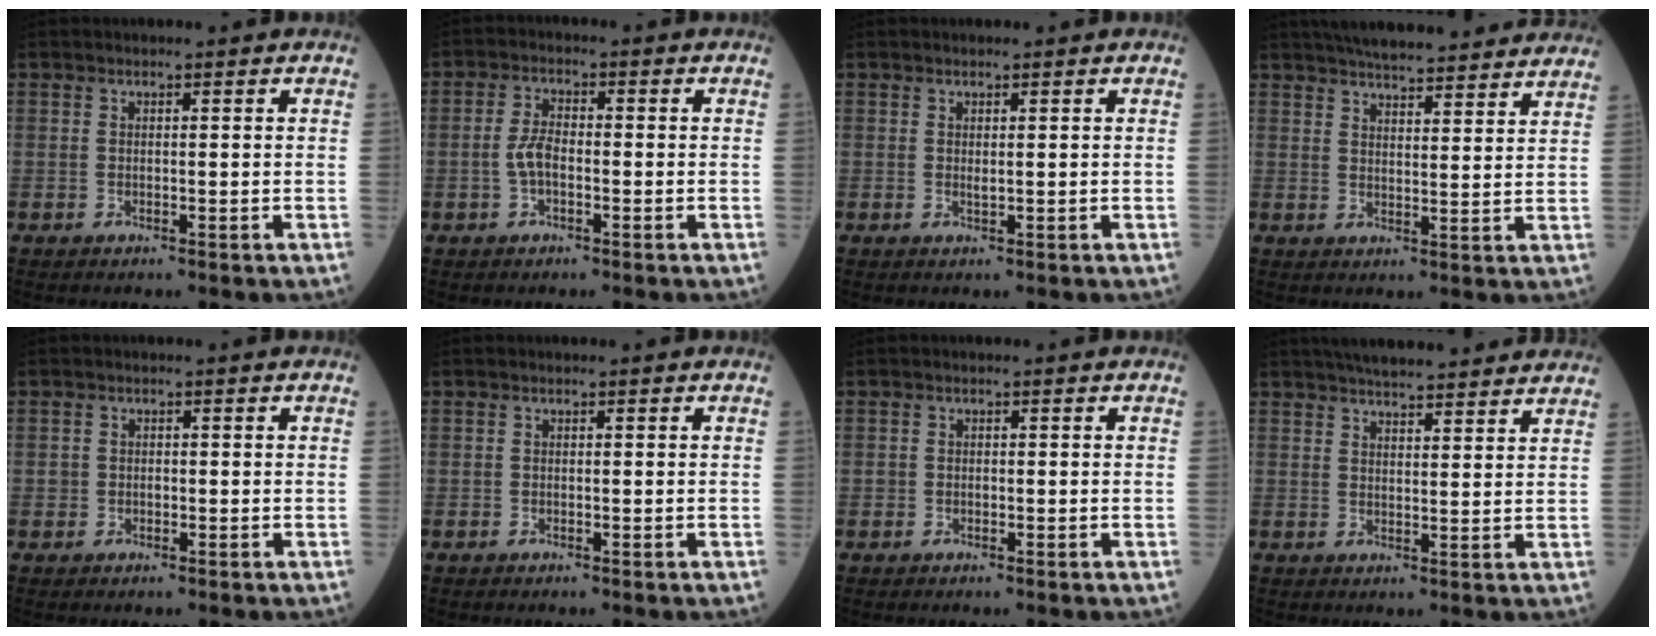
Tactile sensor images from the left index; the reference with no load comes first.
{"total": 3.8, "force": [-1.0, 1.7, 3.3], "torque": [-0.074, 0.009, -0.023]}
{"total": 0.7, "force": [0.3, 0.1, 0.6], "torque": [-0.014, 0.000, 0.005]}
{"total": 20.4, "force": [18.4, 3.0, 8.4], "torque": [-0.120, 0.028, 0.240]}
{"total": 1.3, "force": [-0.4, 1.1, 0.4], "torque": [-0.007, 0.004, -0.004]}
{"total": 0.0}
{"total": 0.9, "force": [-0.3, 0.8, 0.3], "torque": [-0.006, 0.003, -0.005]}
{"total": 13.9, "force": [12.3, 2.0, 6.1], "torque": [-0.084, 0.028, 0.161]}